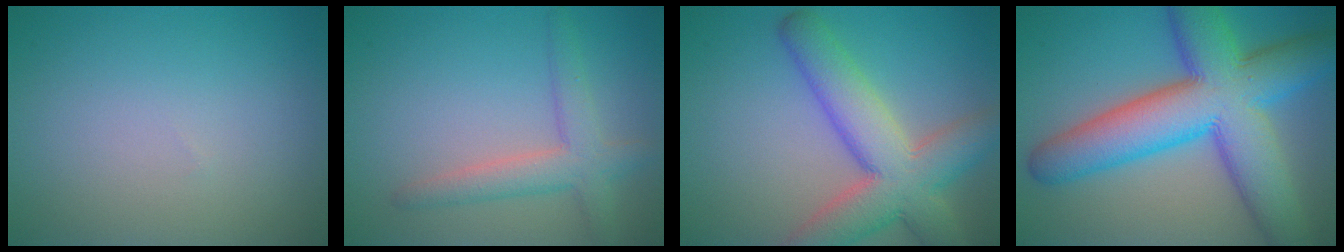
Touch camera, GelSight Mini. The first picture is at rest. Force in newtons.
{"total": 3.5, "press": 3.5, "slide": 0.2}
{"total": 8.5, "press": 8.5, "slide": 0.5}
{"total": 12.8, "press": 12.8, "slide": 0.3}